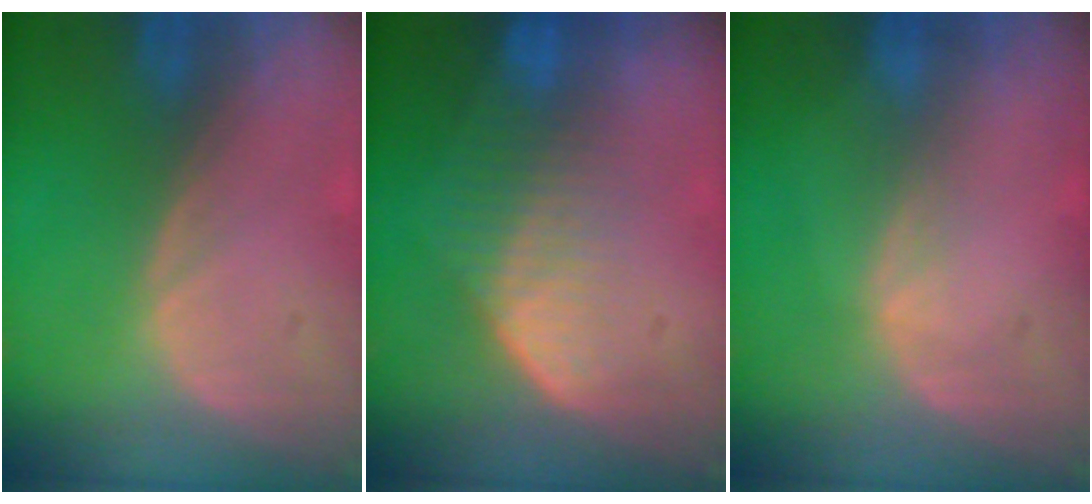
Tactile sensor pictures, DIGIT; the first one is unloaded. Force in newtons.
{"total": 7.1, "press": 5.9, "slide": 3.8}
{"total": 0.9, "press": 0.8, "slide": 0.2}